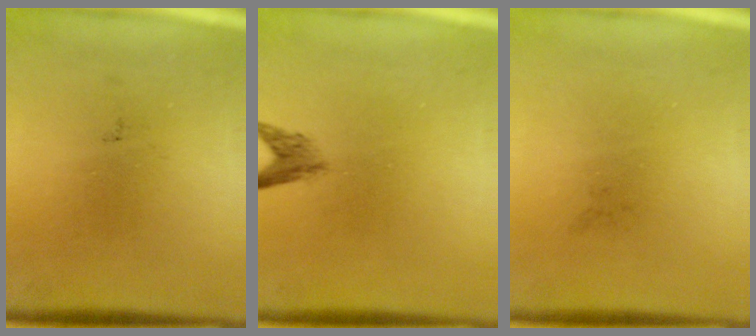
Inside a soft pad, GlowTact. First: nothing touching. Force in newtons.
{"total": 2.0}
{"total": 0.0}